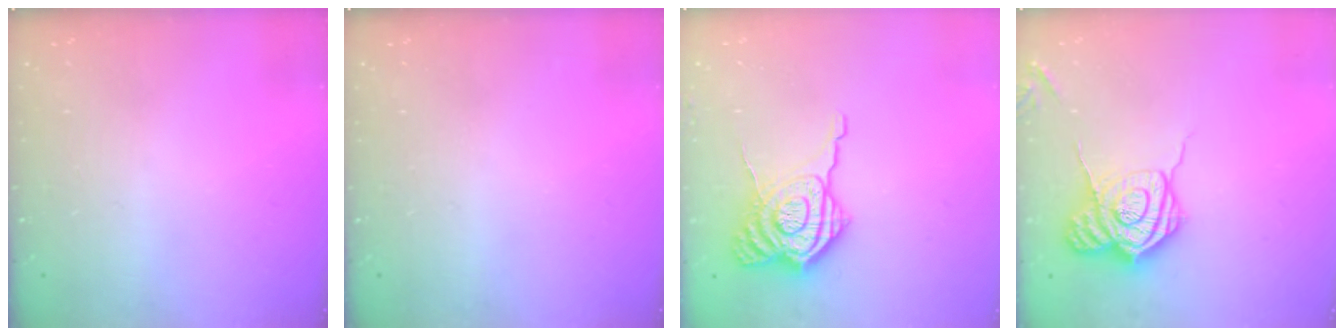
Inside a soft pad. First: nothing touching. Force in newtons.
{"total": 0.0}
{"total": 12.9, "press": 12.8, "slide": 1.3}
{"total": 14.2, "press": 14.1, "slide": 0.8}